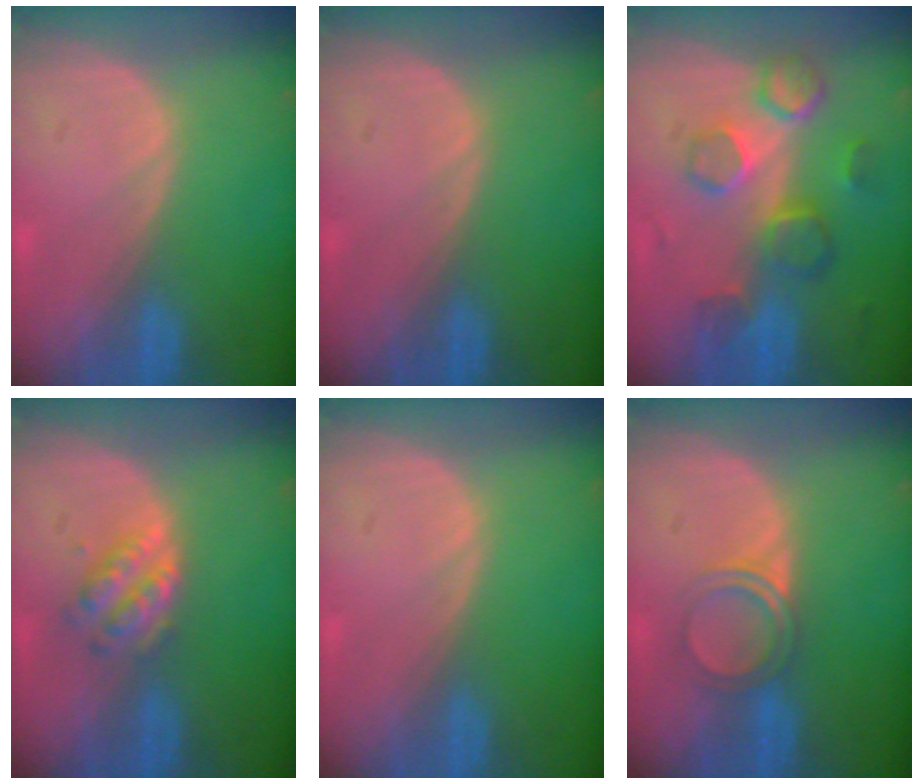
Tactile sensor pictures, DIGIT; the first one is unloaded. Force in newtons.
{"total": 0.0}
{"total": 8.7, "press": 8.0, "slide": 3.5}
{"total": 4.9, "press": 4.3, "slide": 2.3}
{"total": 0.0}
{"total": 3.8, "press": 3.6, "slide": 1.3}